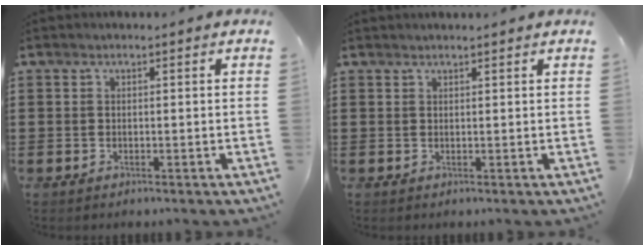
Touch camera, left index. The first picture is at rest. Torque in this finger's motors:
{"motor_torque": [0.02, 0.18, 0.13, 0.00]}